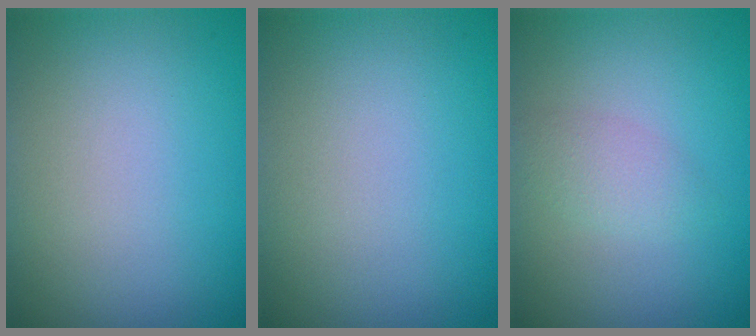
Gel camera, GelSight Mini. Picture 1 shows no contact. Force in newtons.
{"total": 0.0}
{"total": 1.6, "press": 1.6, "slide": 0.1}